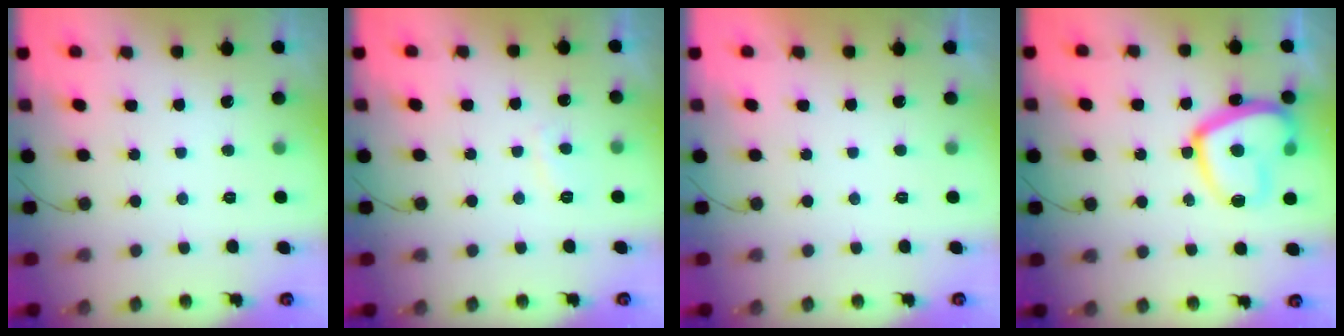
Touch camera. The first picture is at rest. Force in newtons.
{"total": 2.5, "press": 2.4, "slide": 0.8}
{"total": 2.1, "press": 2.1, "slide": 0.4}
{"total": 17.1, "press": 17.1, "slide": 1.4}